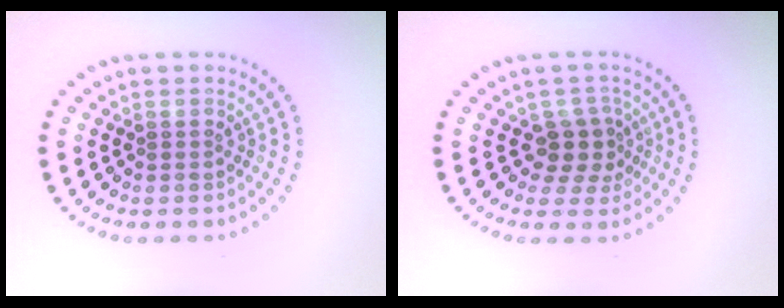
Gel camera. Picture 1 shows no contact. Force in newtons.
{"total": 2.8, "press": 2.2, "slide": 1.8}